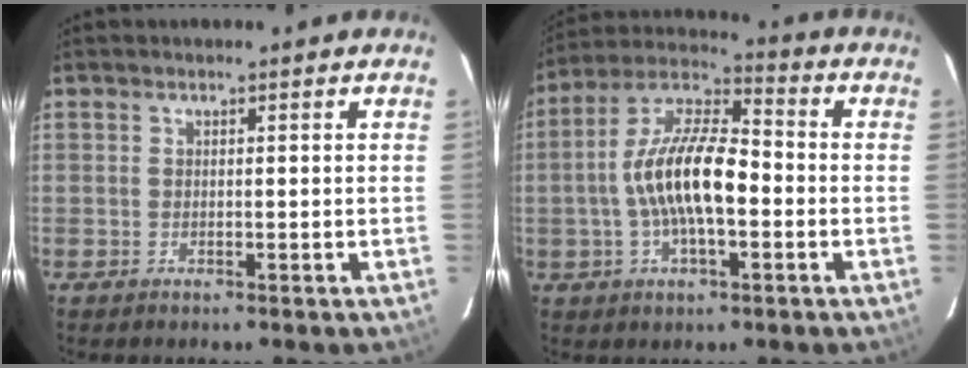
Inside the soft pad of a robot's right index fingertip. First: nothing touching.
{"total": 14.6, "force": [-2.2, 5.3, 13.5], "torque": [-0.264, 0.010, -0.047]}